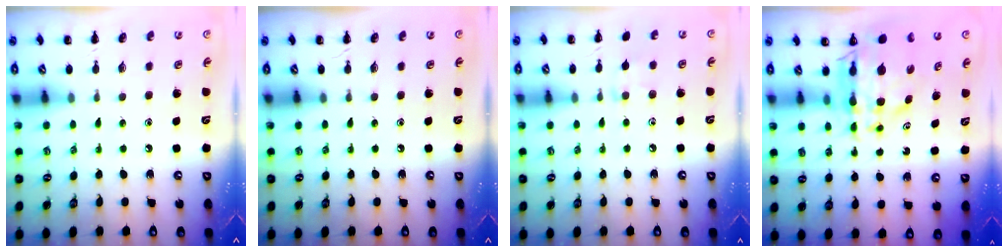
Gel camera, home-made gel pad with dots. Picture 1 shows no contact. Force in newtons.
{"total": 0.0}
{"total": 6.2, "press": 5.9, "slide": 1.9}
{"total": 8.9, "press": 8.3, "slide": 3.3}